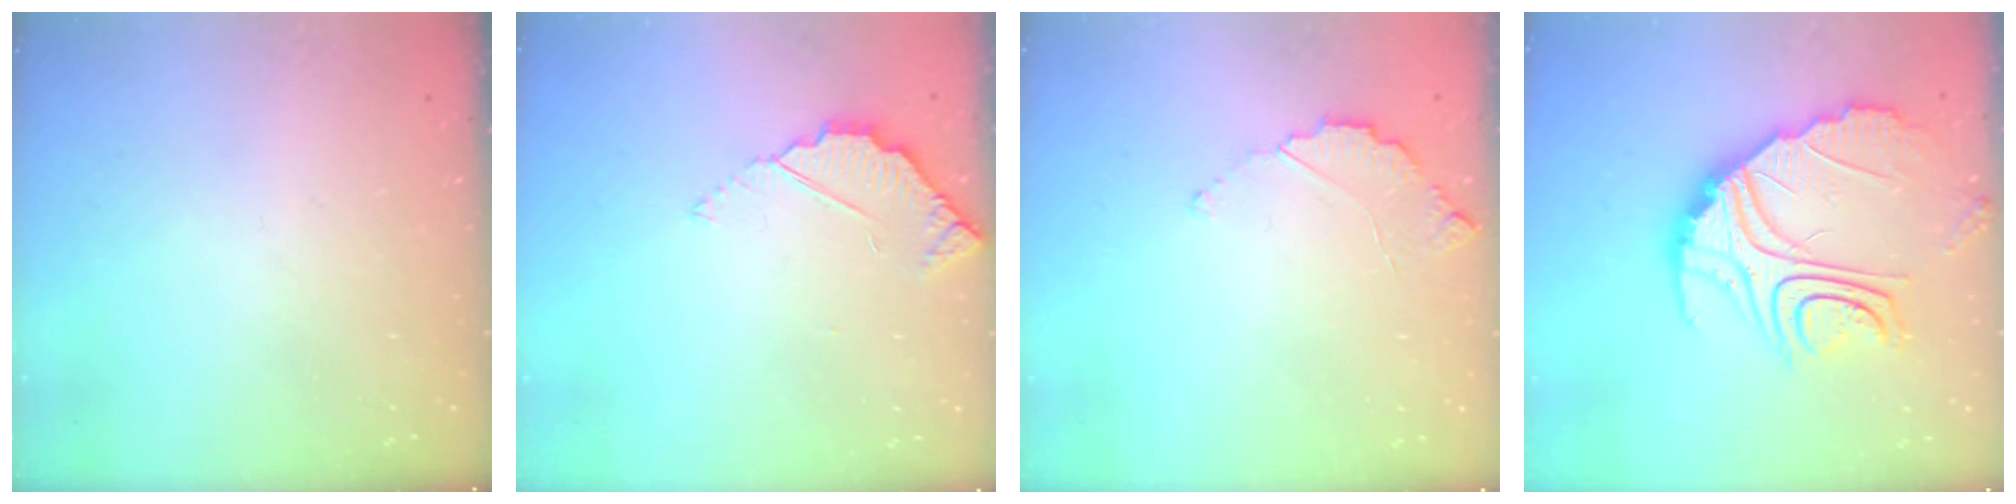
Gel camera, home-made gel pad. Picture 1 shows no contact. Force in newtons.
{"total": 3.0, "press": 3.0, "slide": 0.3}
{"total": 2.9, "press": 2.9, "slide": 0.3}
{"total": 15.7, "press": 15.6, "slide": 1.4}